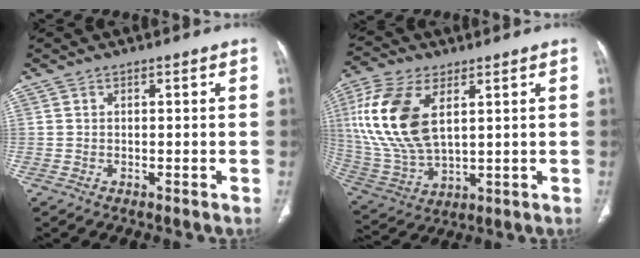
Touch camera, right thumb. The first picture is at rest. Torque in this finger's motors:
{"motor_torque": [0.21, 1.88, 1.68, 0.08, 0.54]}